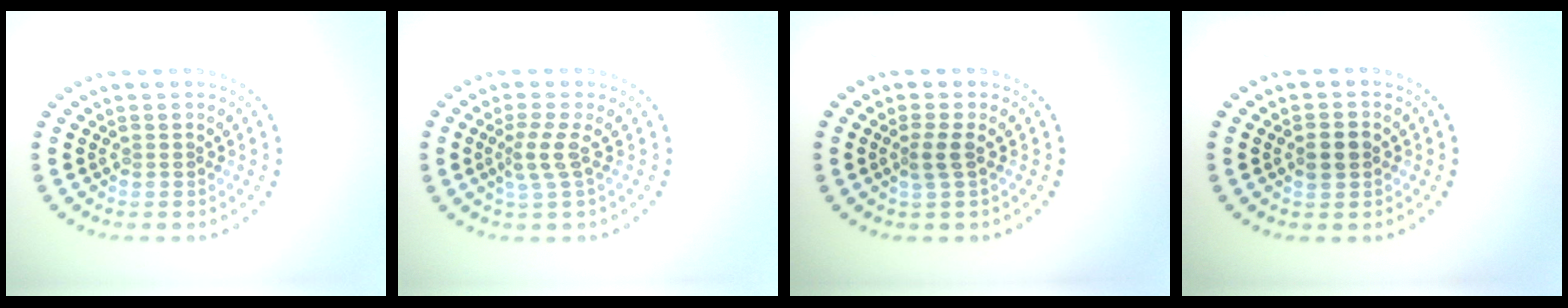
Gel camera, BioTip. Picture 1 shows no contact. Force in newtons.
{"total": 2.3, "press": 1.6, "slide": 1.6}
{"total": 1.6, "press": 1.3, "slide": 0.9}
{"total": 1.8, "press": 1.8, "slide": 0.1}